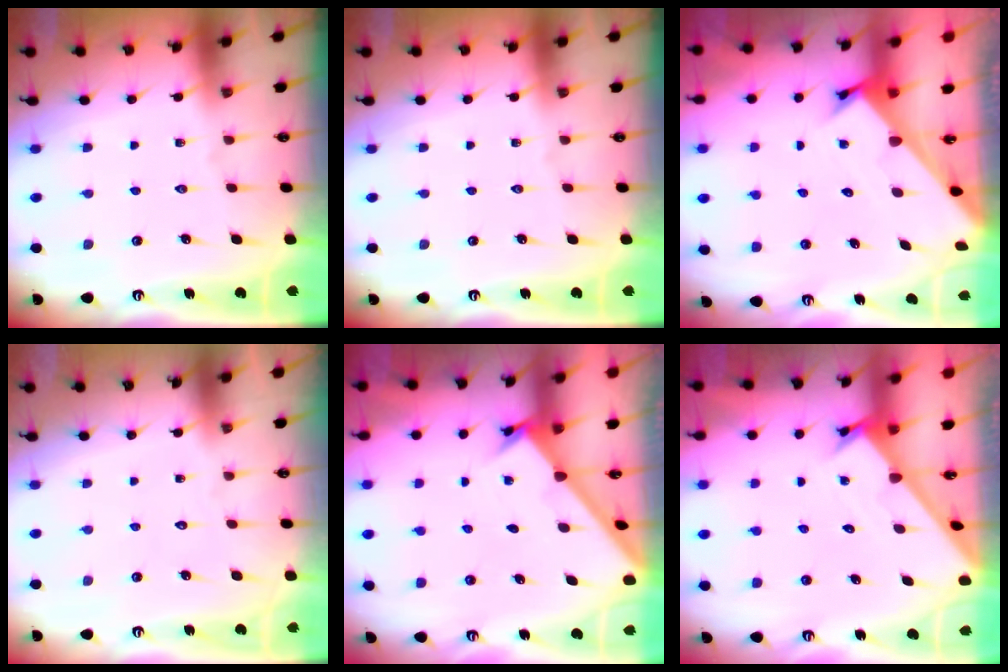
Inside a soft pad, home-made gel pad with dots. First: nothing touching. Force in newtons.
{"total": 0.0}
{"total": 2.4, "press": 2.4, "slide": 0.2}
{"total": 1.7, "press": 1.7, "slide": 0.1}
{"total": 1.7, "press": 1.7, "slide": 0.1}
{"total": 1.7, "press": 1.7, "slide": 0.1}